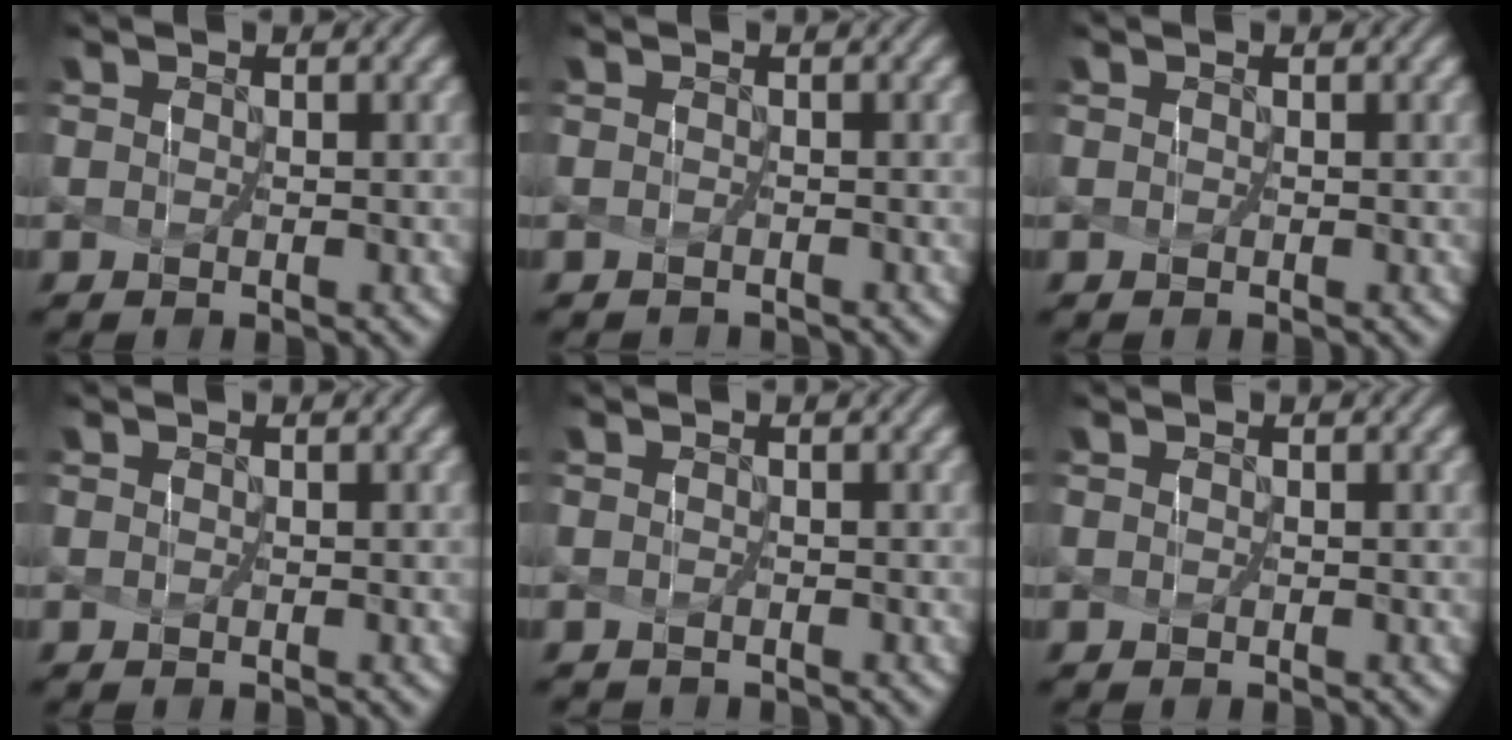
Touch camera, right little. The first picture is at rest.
{"total": 0.9, "force": [-0.8, -0.2, -0.4], "torque": [0.002, -0.003, -0.010]}
{"total": 0.0}
{"total": 0.0}
{"total": 0.8, "force": [-0.6, -0.1, -0.4], "torque": [0.003, -0.003, -0.004]}
{"total": 0.0}